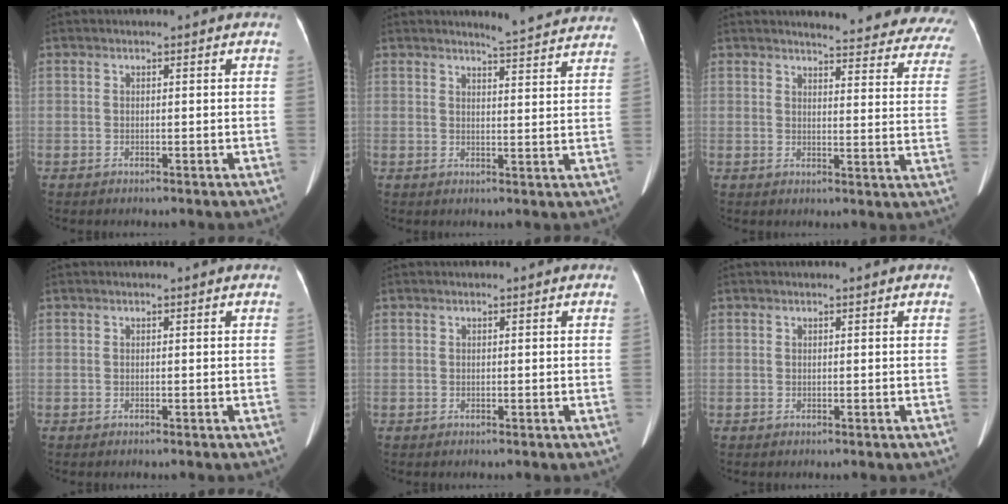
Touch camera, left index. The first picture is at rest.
{"total": 9.6, "force": [9.4, 0.0, 2.2], "torque": [-0.031, -0.017, 0.098]}
{"total": 21.6, "force": [20.6, 3.4, 5.6], "torque": [-0.044, -0.093, 0.210]}
{"total": 0.0}
{"total": 0.0}
{"total": 0.0}